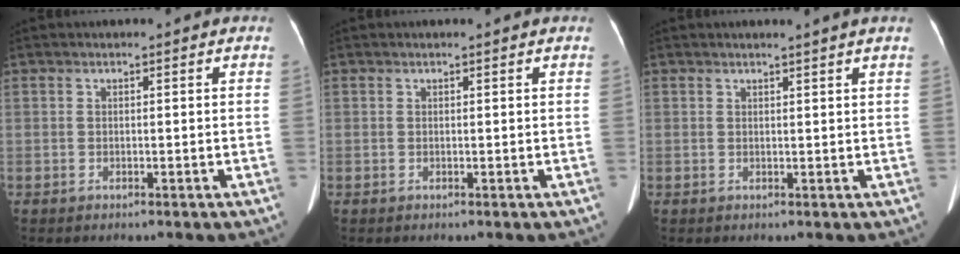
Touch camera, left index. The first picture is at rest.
{"total": 0.8, "force": [0.7, -0.1, 0.2], "torque": [-0.009, 0.005, 0.014]}
{"total": 2.0, "force": [1.7, -0.7, 0.7], "torque": [-0.020, -0.004, 0.028]}